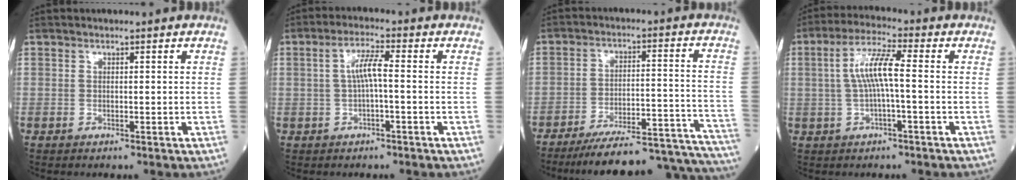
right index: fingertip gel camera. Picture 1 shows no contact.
{"total": 4.1, "force": [0.0, 0.4, 4.1], "torque": [-0.076, 0.013, 0.000]}
{"total": 25.9, "force": [-24.6, 1.7, 7.9], "torque": [-0.053, 0.010, -0.328]}
{"total": 6.7, "force": [0.1, 0.7, 6.7], "torque": [-0.134, 0.017, -0.001]}